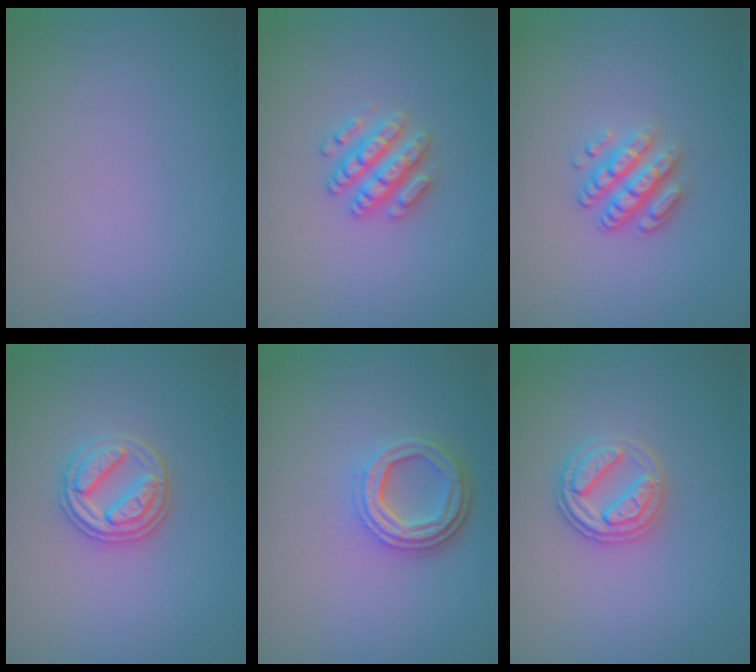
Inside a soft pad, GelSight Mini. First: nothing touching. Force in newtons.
{"total": 2.9, "press": 2.8, "slide": 0.5}
{"total": 3.1, "press": 2.6, "slide": 1.7}
{"total": 3.3, "press": 3.0, "slide": 1.3}
{"total": 4.0, "press": 3.1, "slide": 2.5}
{"total": 2.7, "press": 2.7, "slide": 0.5}